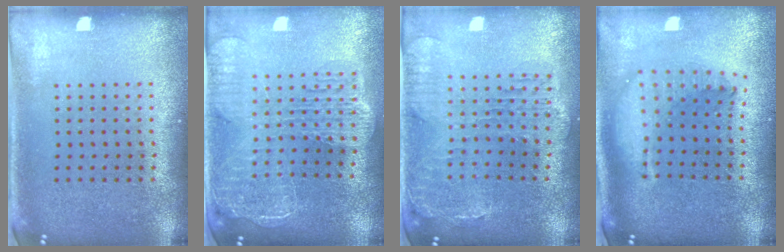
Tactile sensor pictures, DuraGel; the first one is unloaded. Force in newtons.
{"total": 2.7, "press": 2.3, "slide": 1.4}
{"total": 0.9, "press": 0.8, "slide": 0.3}
{"total": 2.2, "press": 1.7, "slide": 1.4}